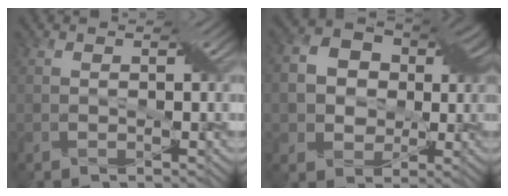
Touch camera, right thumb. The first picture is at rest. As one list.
[{"total": 10.1, "force": [0.8, 8.6, 5.2], "torque": [-0.116, 0.011, 0.005]}]